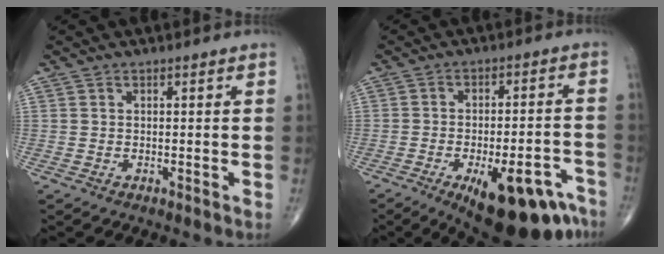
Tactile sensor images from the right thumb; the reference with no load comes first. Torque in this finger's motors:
{"motor_torque": [1.68, 1.66, 1.07, -1.21, 0.34]}